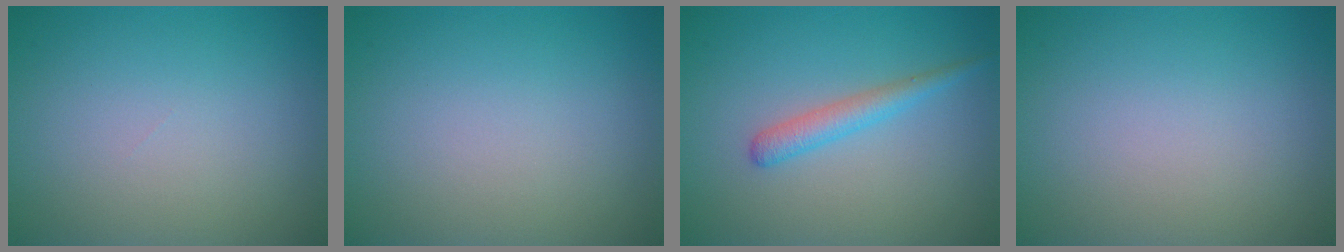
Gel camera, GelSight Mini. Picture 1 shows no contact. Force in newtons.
{"total": 0.0}
{"total": 2.1, "press": 2.1, "slide": 0.1}
{"total": 0.0}